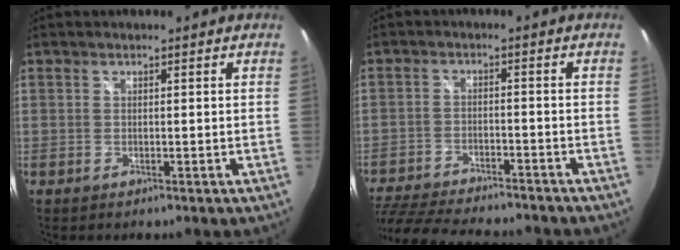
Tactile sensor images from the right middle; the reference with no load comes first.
{"total": 18.5, "force": [-15.8, 4.8, 8.4], "torque": [-0.187, -0.031, -0.243]}